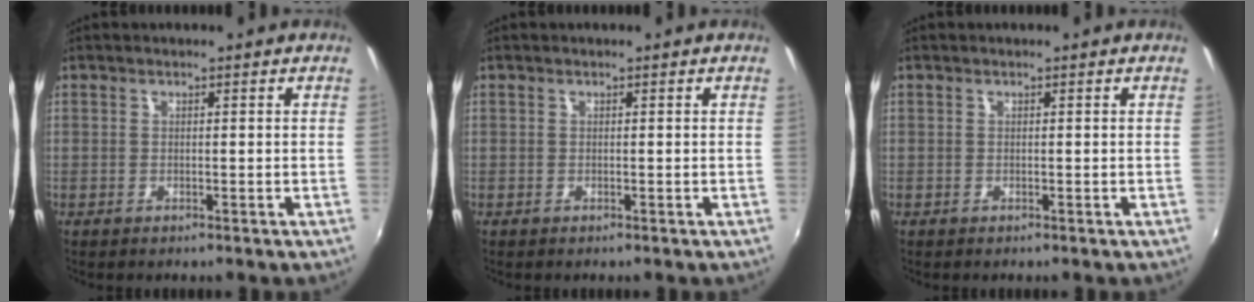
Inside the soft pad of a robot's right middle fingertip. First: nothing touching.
{"total": 0.0}
{"total": 0.0}